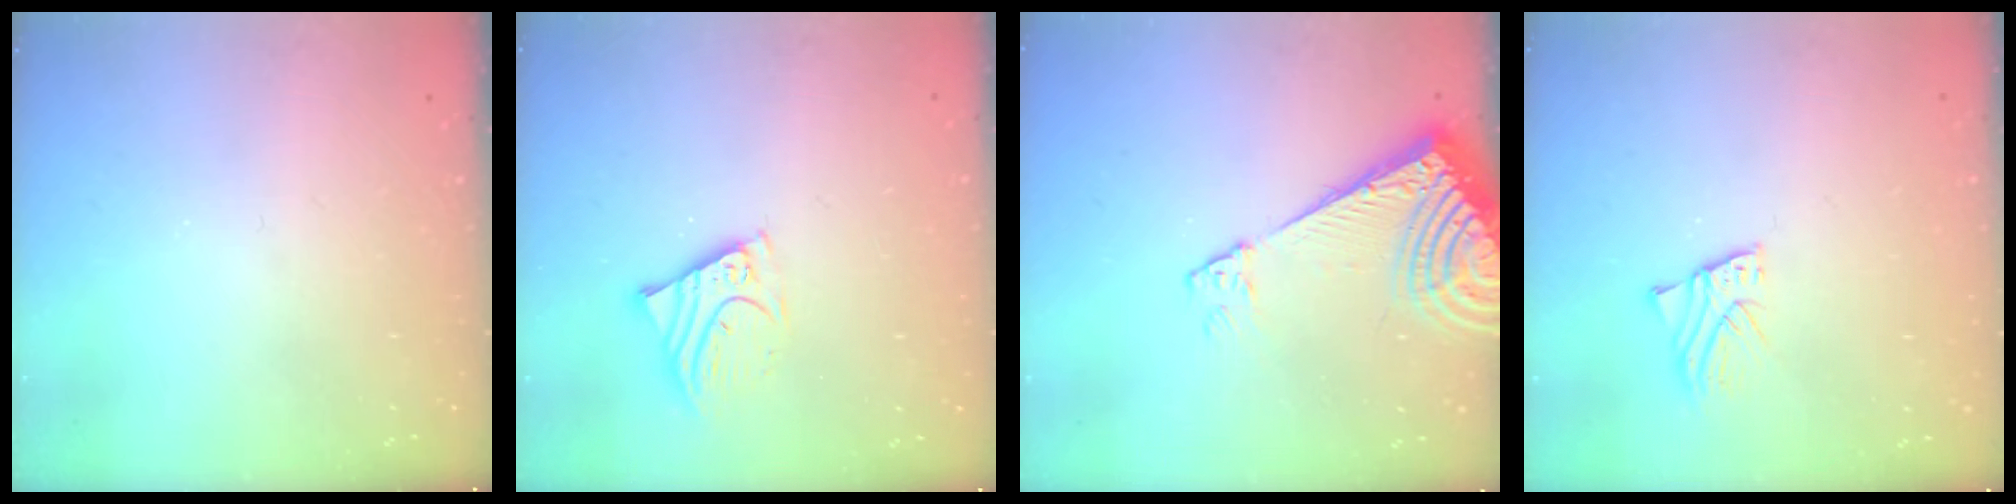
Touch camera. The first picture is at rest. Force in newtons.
{"total": 6.4, "press": 6.3, "slide": 0.7}
{"total": 14.3, "press": 14.1, "slide": 2.2}
{"total": 2.0, "press": 2.0, "slide": 0.2}